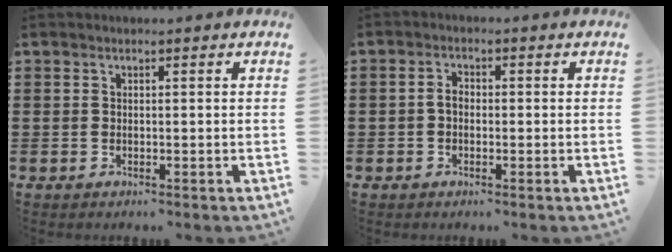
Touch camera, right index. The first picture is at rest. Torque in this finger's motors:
{"motor_torque": [0.58, -0.32, 0.26, 0.01]}